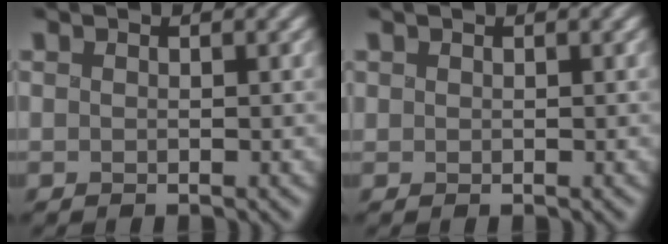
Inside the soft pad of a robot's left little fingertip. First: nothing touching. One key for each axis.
{"total": 0.0}